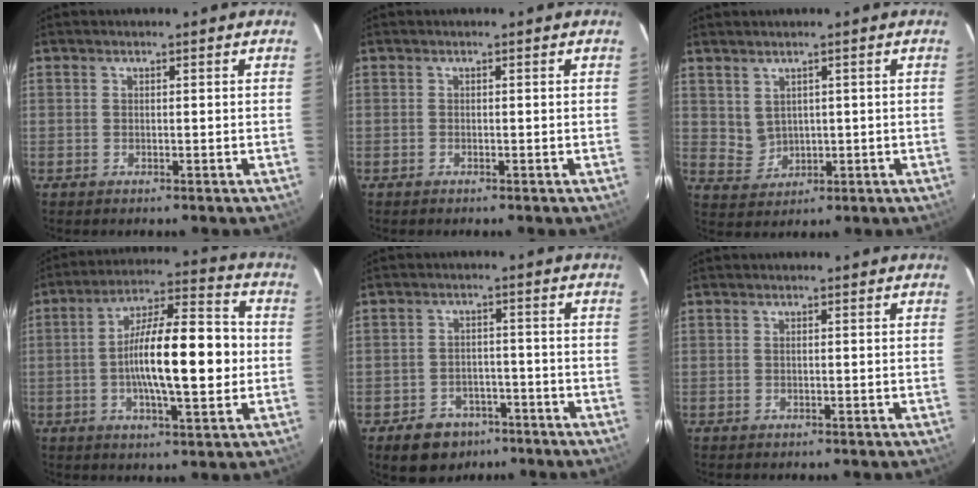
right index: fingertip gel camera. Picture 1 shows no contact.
{"total": 0.0}
{"total": 3.8, "force": [2.0, 2.9, 1.3], "torque": [-0.025, 0.001, 0.055]}
{"total": 16.2, "force": [-1.3, 4.4, 15.5], "torque": [-0.261, 0.017, -0.023]}
{"total": 8.6, "force": [-5.5, 6.2, 2.4], "torque": [-0.061, 0.020, -0.064]}
{"total": 0.0}